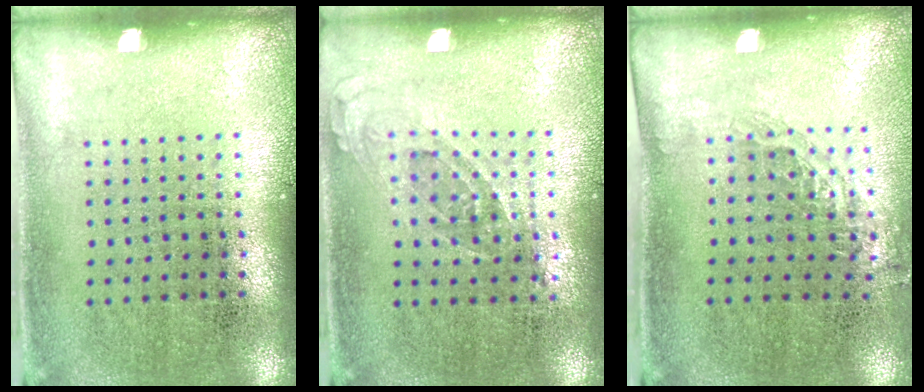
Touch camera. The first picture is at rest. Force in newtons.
{"total": 0.7, "press": 0.7, "slide": 0.3}
{"total": 0.8, "press": 0.8, "slide": 0.3}